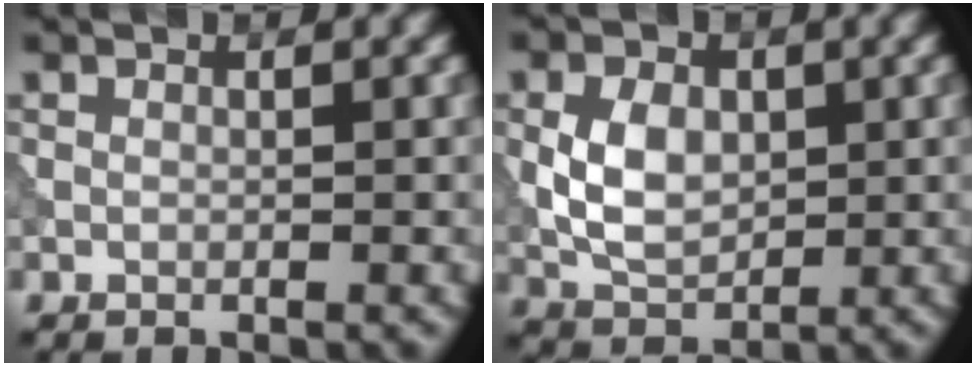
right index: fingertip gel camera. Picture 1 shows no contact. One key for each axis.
{"total": 4.5, "fx": 0.2, "fy": 3.1, "fz": 3.3, "tx": -0.069, "ty": 0.000, "tz": 0.004}